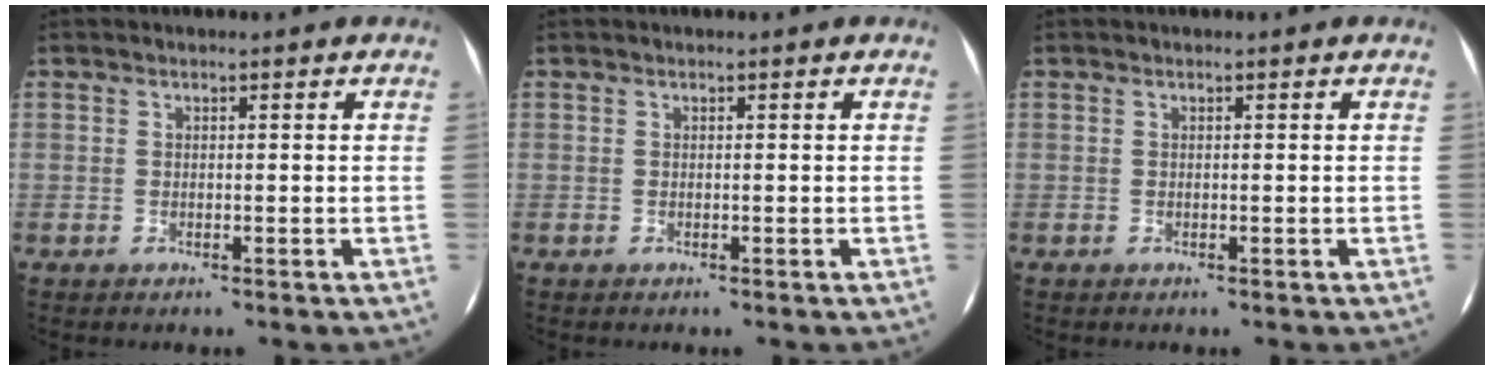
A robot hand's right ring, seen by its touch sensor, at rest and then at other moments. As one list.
[{"total": 0.0}, {"total": 0.0}]